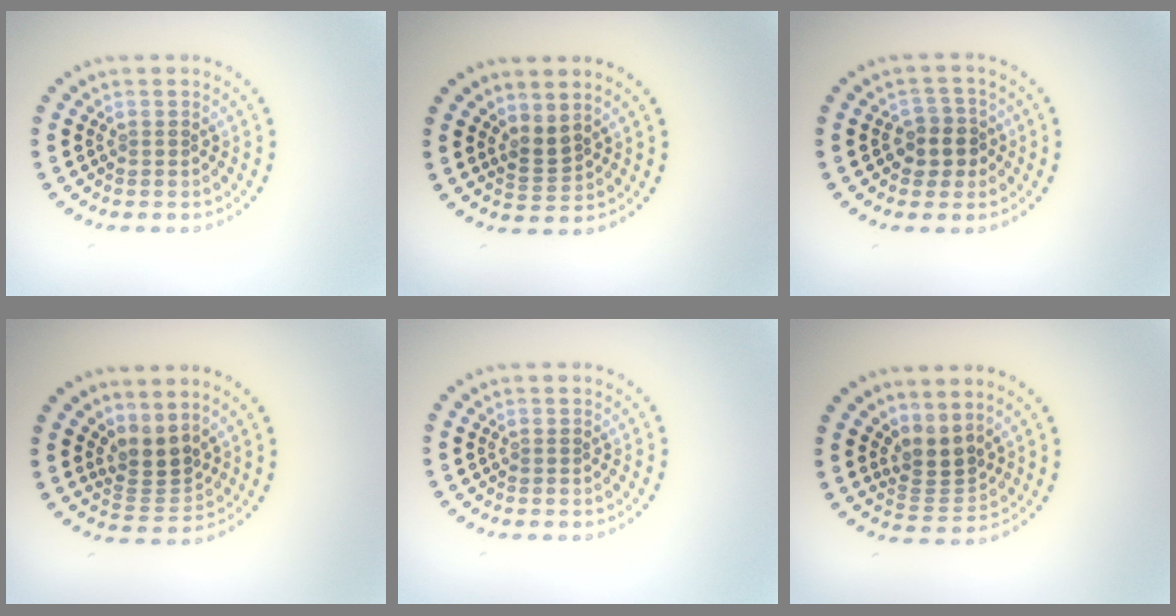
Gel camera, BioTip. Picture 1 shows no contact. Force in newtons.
{"total": 1.8, "press": 1.3, "slide": 1.1}
{"total": 2.7, "press": 2.5, "slide": 1.0}
{"total": 2.8, "press": 2.0, "slide": 1.9}
{"total": 0.0}
{"total": 2.8, "press": 2.0, "slide": 2.0}